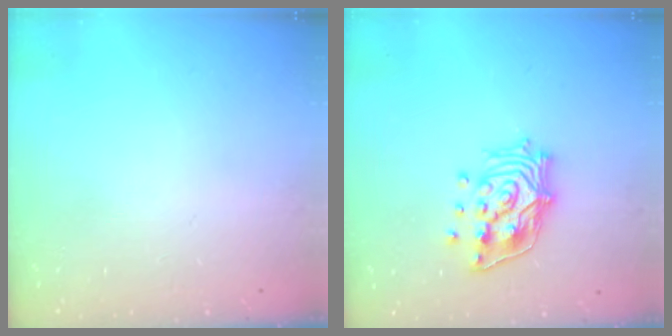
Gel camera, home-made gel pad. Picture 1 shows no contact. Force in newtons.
{"total": 14.9, "press": 14.8, "slide": 2.2}